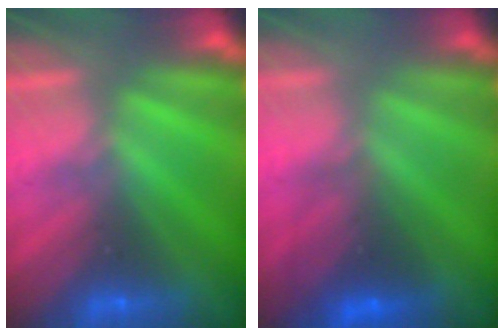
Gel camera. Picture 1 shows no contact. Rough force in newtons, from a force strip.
{"total": 2.7}